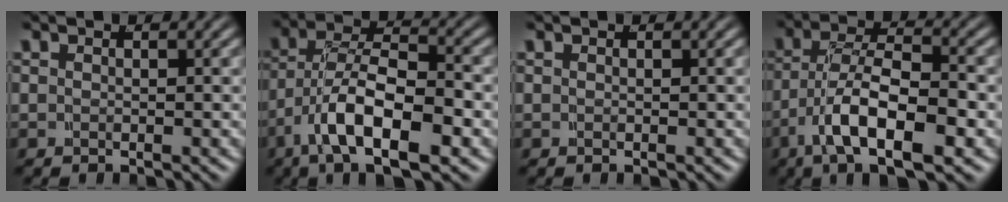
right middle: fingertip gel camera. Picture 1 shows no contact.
{"total": 6.6, "force": [-1.7, 2.8, 5.7], "torque": [-0.101, -0.004, -0.033]}
{"total": 0.0}
{"total": 6.5, "force": [-2.2, 2.4, 5.6], "torque": [-0.102, -0.005, -0.038]}